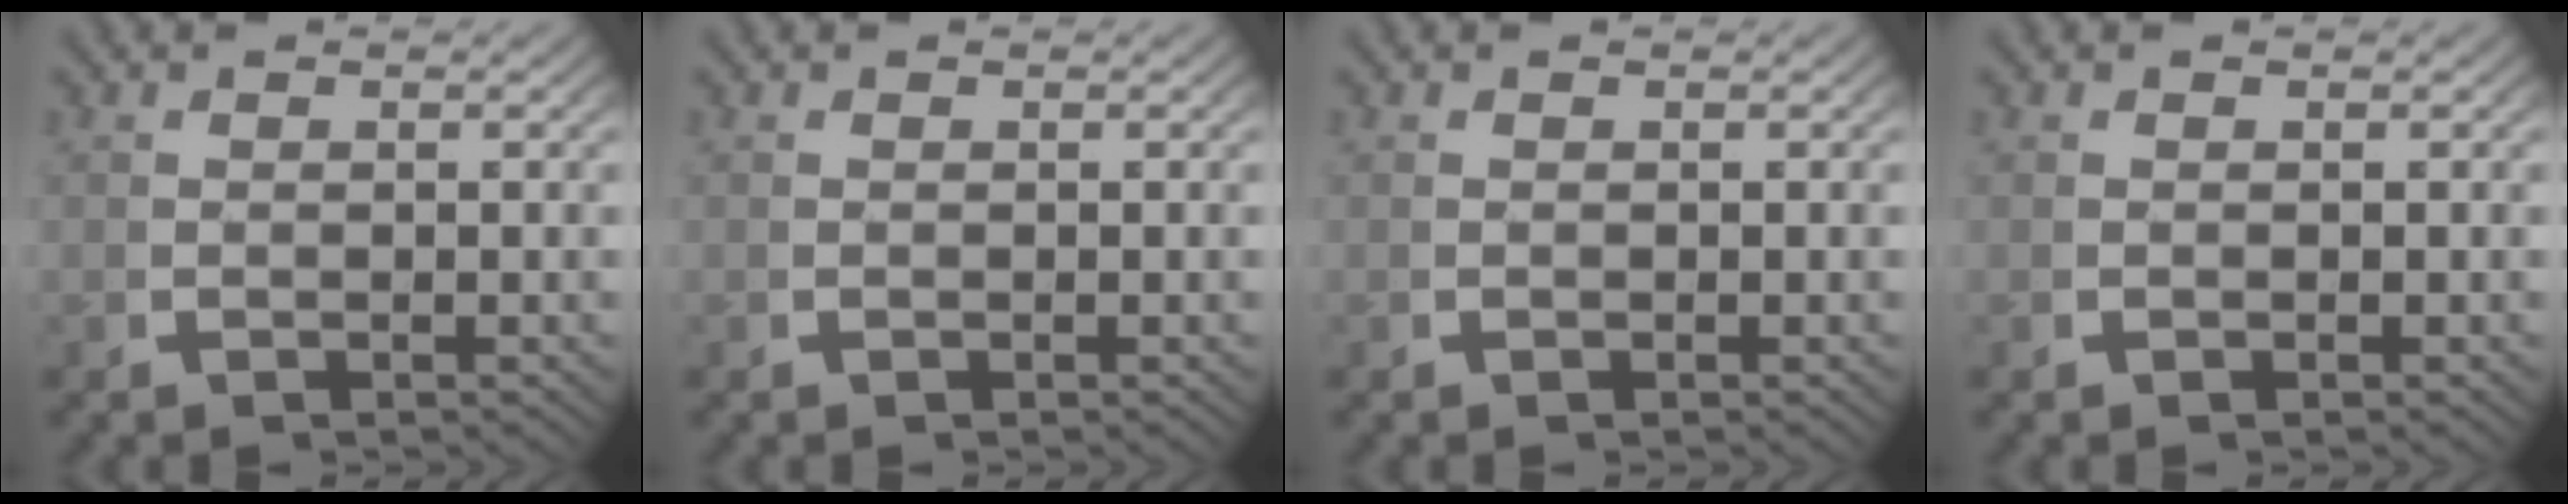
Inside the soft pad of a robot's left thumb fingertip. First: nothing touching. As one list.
[{"total": 0.0}, {"total": 0.0}, {"total": 0.0}]